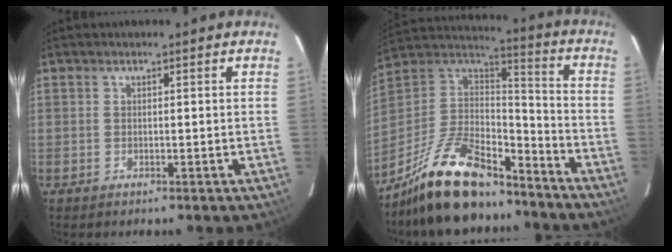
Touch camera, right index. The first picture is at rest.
{"total": 22.4, "force": [-16.8, 8.1, 12.3], "torque": [-0.255, -0.002, -0.284]}